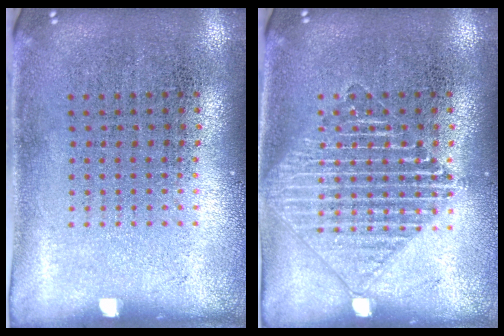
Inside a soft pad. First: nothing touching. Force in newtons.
{"total": 2.8, "press": 2.8, "slide": 0.5}